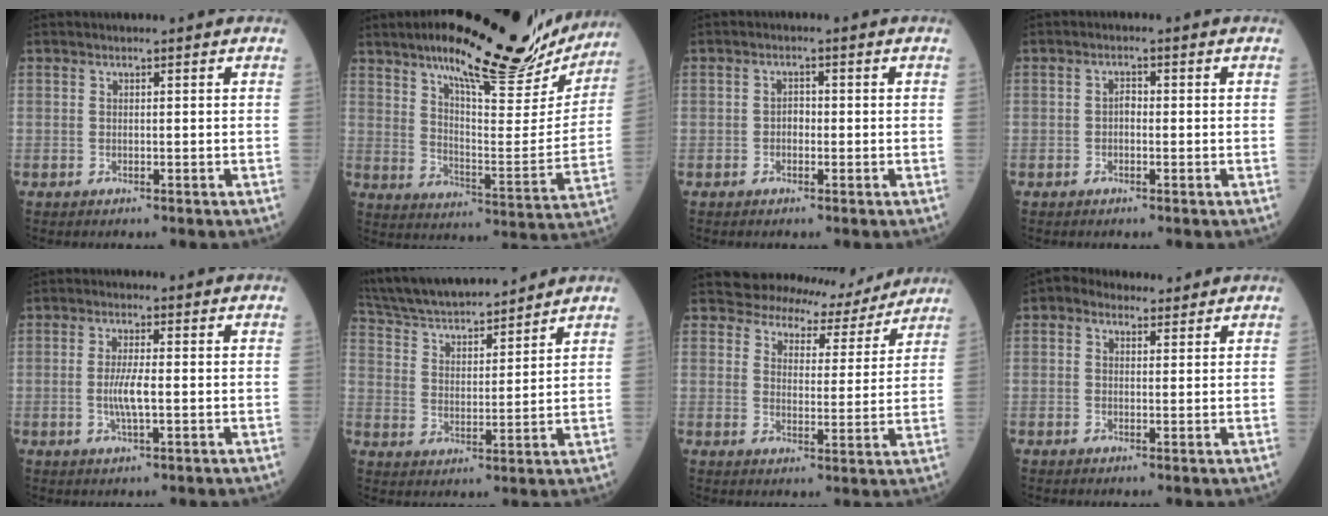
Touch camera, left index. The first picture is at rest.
{"total": 24.4, "force": [19.0, 5.5, 14.1], "torque": [-0.204, -0.005, 0.261]}
{"total": 1.5, "force": [-0.3, 1.0, 1.1], "torque": [-0.014, 0.005, -0.008]}
{"total": 1.3, "force": [-0.2, 0.7, 1.1], "torque": [-0.014, 0.005, -0.007]}
{"total": 4.0, "force": [-0.5, 0.5, 4.0], "torque": [-0.084, -0.006, -0.011]}
{"total": 18.3, "force": [16.6, 3.2, 6.8], "torque": [-0.132, 0.027, 0.280]}
{"total": 9.1, "force": [8.7, 2.6, -0.1], "torque": [0.010, -0.007, 0.105]}
{"total": 4.2, "force": [3.0, 2.5, 1.5], "torque": [-0.027, 0.029, 0.050]}